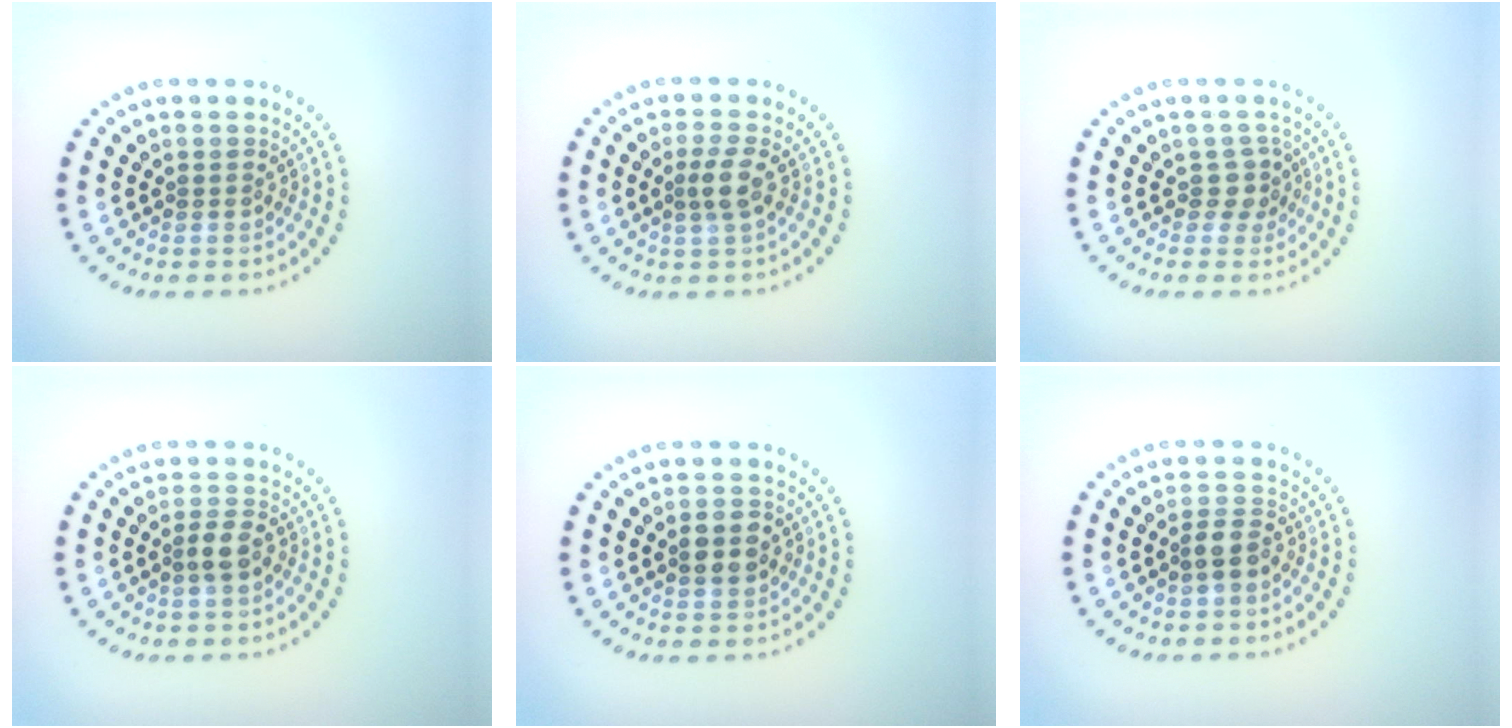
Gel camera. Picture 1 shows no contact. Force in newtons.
{"total": 2.0, "press": 1.7, "slide": 1.0}
{"total": 1.8, "press": 1.5, "slide": 1.0}
{"total": 1.9, "press": 1.8, "slide": 0.7}
{"total": 2.9, "press": 2.9, "slide": 0.1}
{"total": 2.0, "press": 1.9, "slide": 0.7}